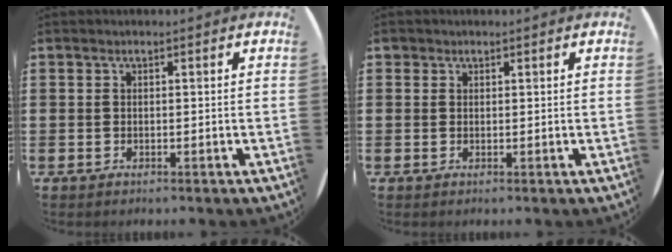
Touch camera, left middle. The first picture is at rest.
{"total": 0.7, "force": [0.5, 0.5, 0.0], "torque": [0.001, 0.005, 0.010]}